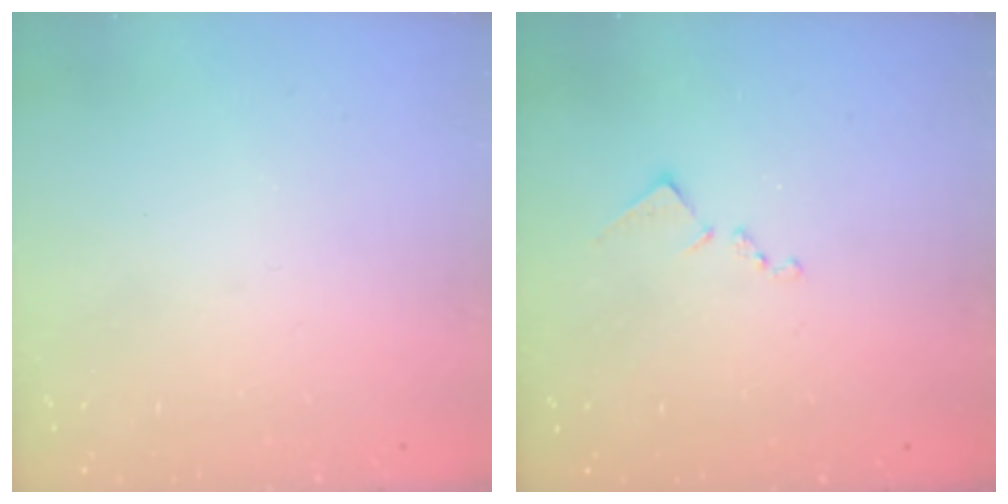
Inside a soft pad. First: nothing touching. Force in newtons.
{"total": 8.4, "press": 8.3, "slide": 0.6}